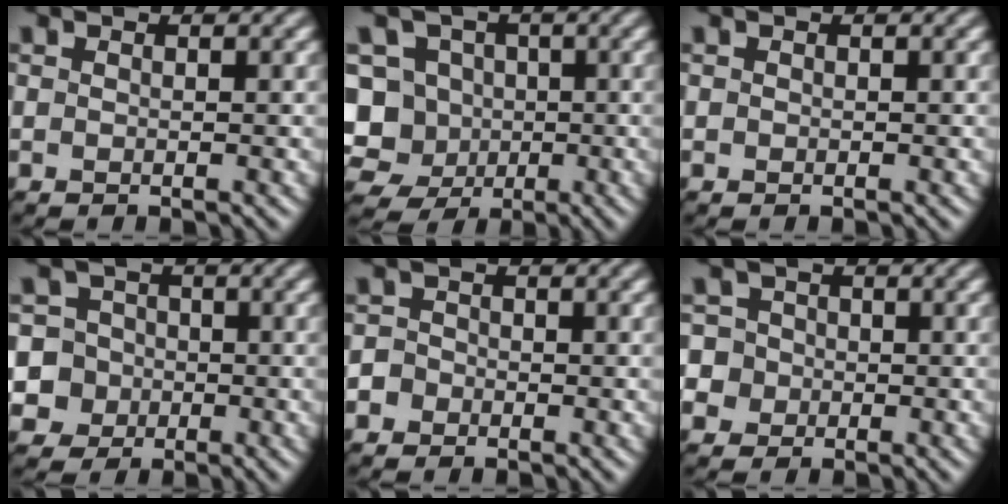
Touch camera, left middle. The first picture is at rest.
{"total": 10.1, "force": [-1.1, 9.4, 3.6], "torque": [-0.079, 0.028, -0.052]}
{"total": 0.0}
{"total": 7.1, "force": [-1.4, 6.8, 1.5], "torque": [-0.023, 0.013, -0.053]}
{"total": 1.9, "force": [-0.7, 1.7, 0.4], "torque": [0.006, 0.010, -0.025]}
{"total": 6.4, "force": [-0.6, 6.1, 2.0], "torque": [-0.038, 0.029, -0.041]}